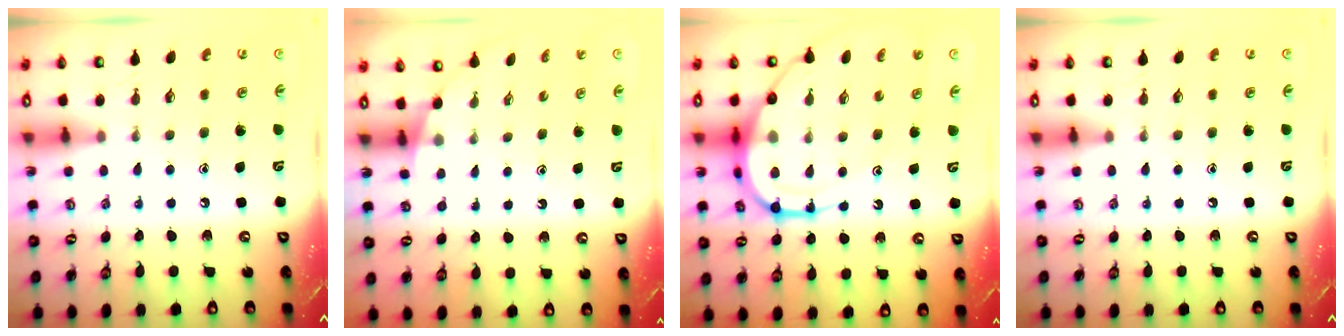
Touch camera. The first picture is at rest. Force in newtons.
{"total": 0.9, "press": 0.9, "slide": 0.2}
{"total": 16.9, "press": 16.8, "slide": 1.8}
{"total": 0.0}